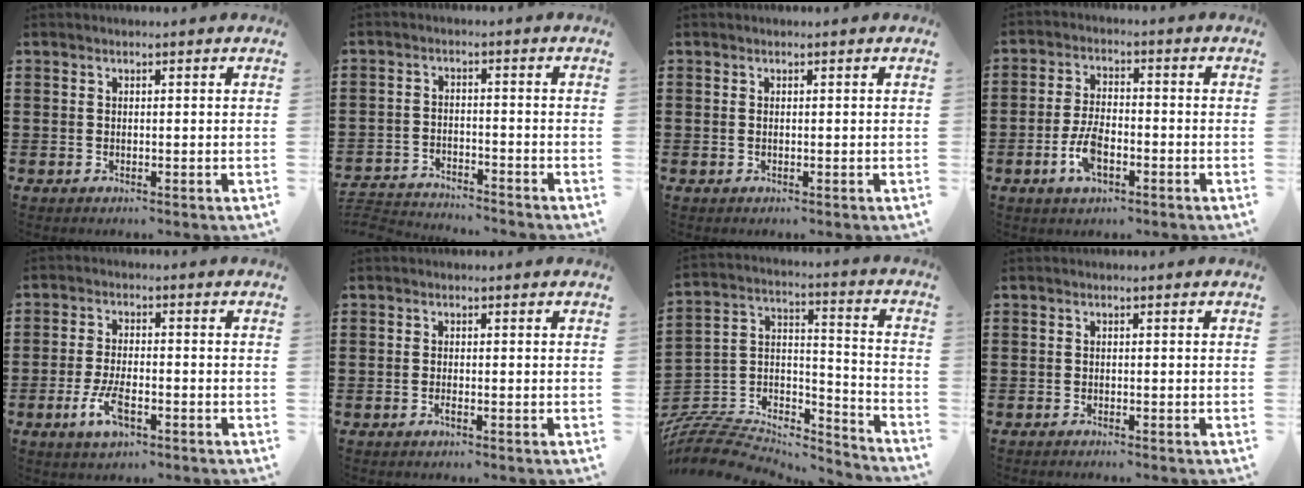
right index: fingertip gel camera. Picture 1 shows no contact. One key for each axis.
{"total": 3.7, "fx": -3.7, "fy": 0.2, "fz": -0.1, "tx": -0.012, "ty": -0.001, "tz": -0.082}
{"total": 0.0}
{"total": 6.2, "fx": -2.7, "fy": 2.8, "fz": 4.8, "tx": -0.119, "ty": -0.002, "tz": -0.058}
{"total": 5.5, "fx": -2.4, "fy": 2.2, "fz": 4.4, "tx": -0.098, "ty": -0.002, "tz": -0.049}
{"total": 0.9, "fx": -0.6, "fy": 0.1, "fz": 0.6, "tx": -0.010, "ty": -0.002, "tz": -0.011}
{"total": 8.2, "fx": -7.3, "fy": 2.9, "fz": 2.0, "tx": -0.049, "ty": 0.006, "tz": -0.148}
{"total": 0.9, "fx": -0.9, "fy": -0.1, "fz": -0.1, "tx": 0.000, "ty": -0.002, "tz": -0.018}